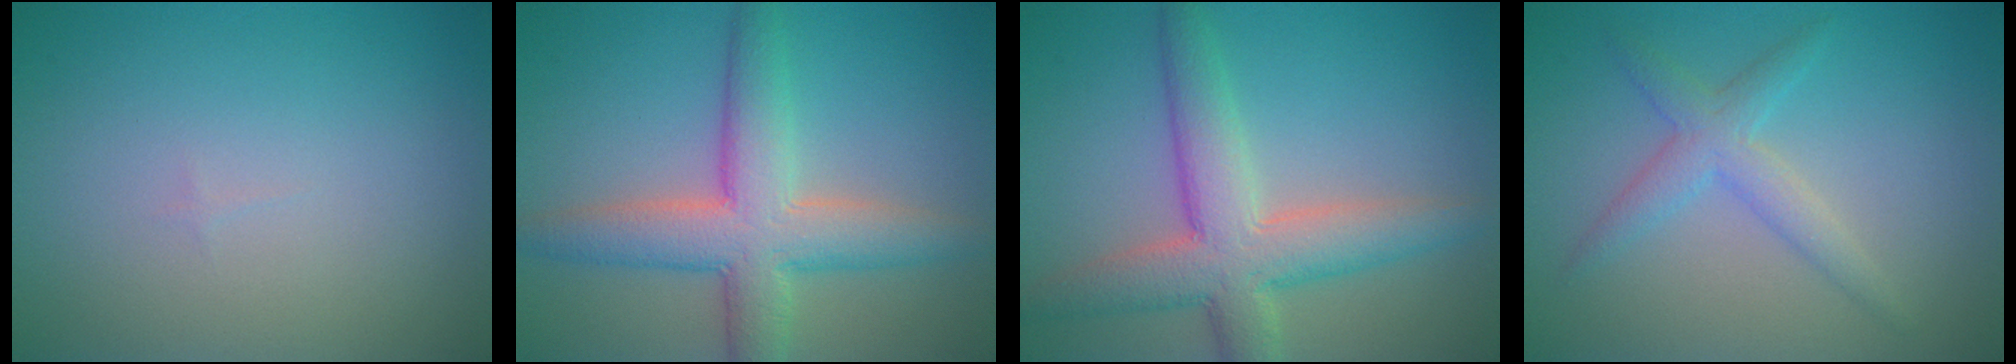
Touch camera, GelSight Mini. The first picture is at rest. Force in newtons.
{"total": 6.7, "press": 6.7, "slide": 0.6}
{"total": 6.6, "press": 6.5, "slide": 0.5}
{"total": 2.8, "press": 2.8, "slide": 0.1}